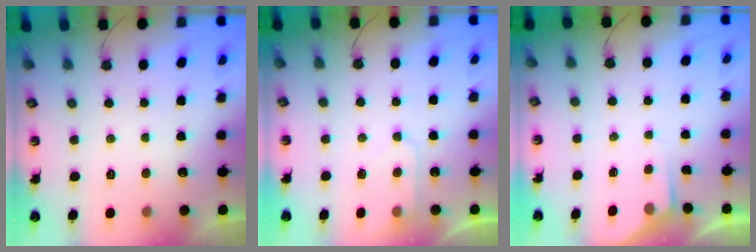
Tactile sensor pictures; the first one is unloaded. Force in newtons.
{"total": 6.8, "press": 6.8, "slide": 0.8}
{"total": 3.6, "press": 3.6, "slide": 0.5}